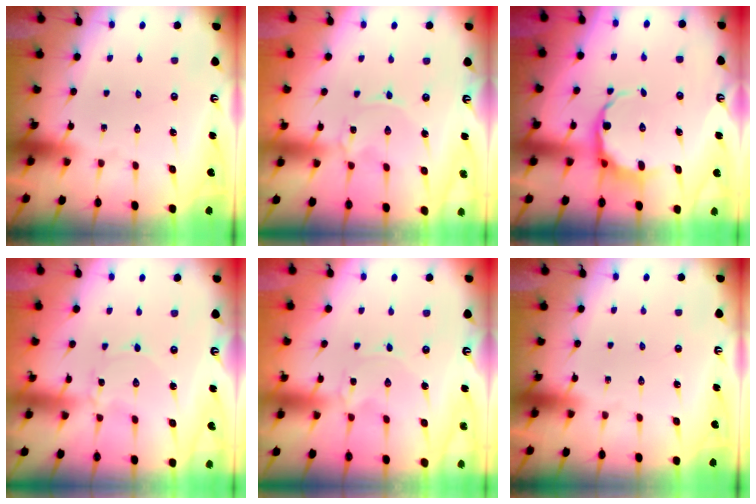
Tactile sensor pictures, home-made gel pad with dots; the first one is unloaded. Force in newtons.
{"total": 0.0}
{"total": 8.9, "press": 8.4, "slide": 2.8}
{"total": 0.9, "press": 0.9, "slide": 0.0}
{"total": 0.0}
{"total": 0.0}